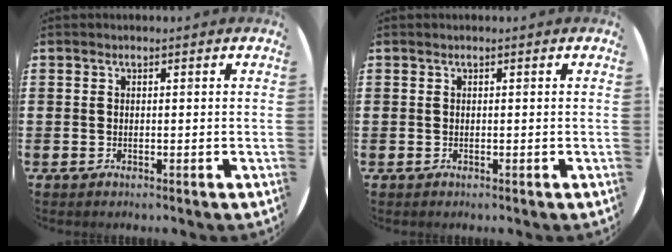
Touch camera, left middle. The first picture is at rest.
{"total": 0.0}